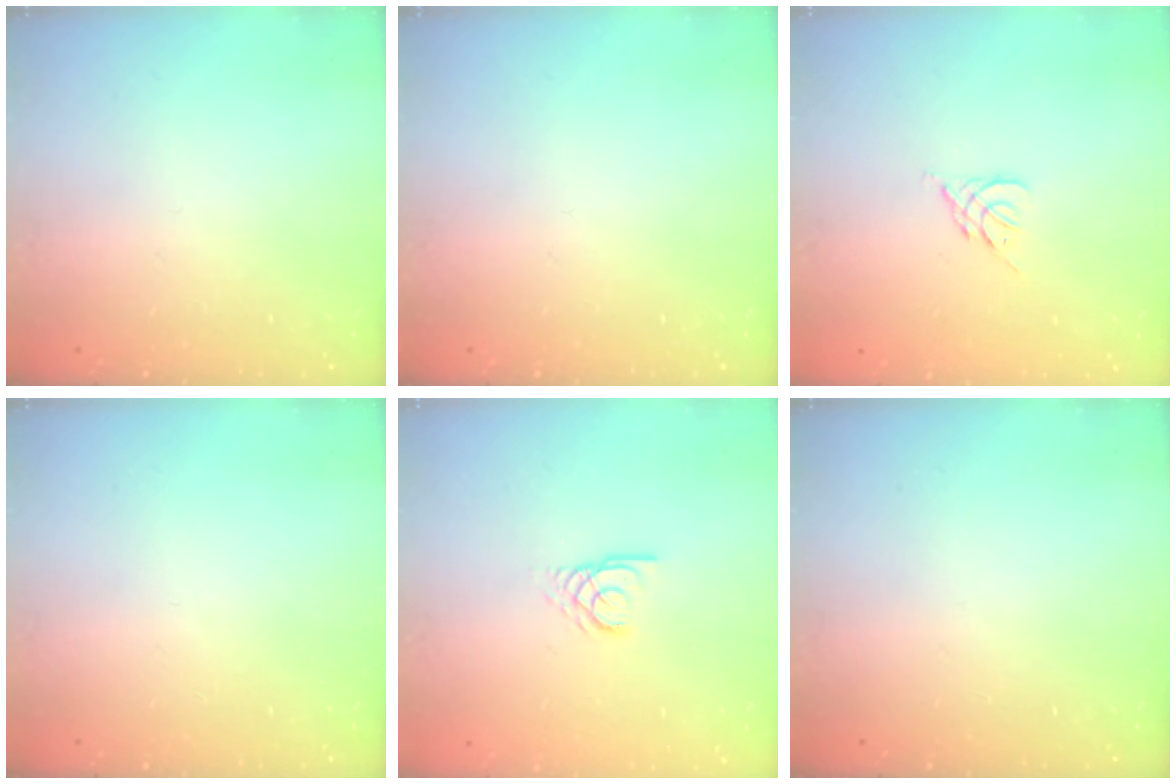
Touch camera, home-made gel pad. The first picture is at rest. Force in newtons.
{"total": 0.0}
{"total": 2.6, "press": 2.5, "slide": 0.7}
{"total": 0.0}
{"total": 2.9, "press": 2.9, "slide": 0.2}
{"total": 0.0}